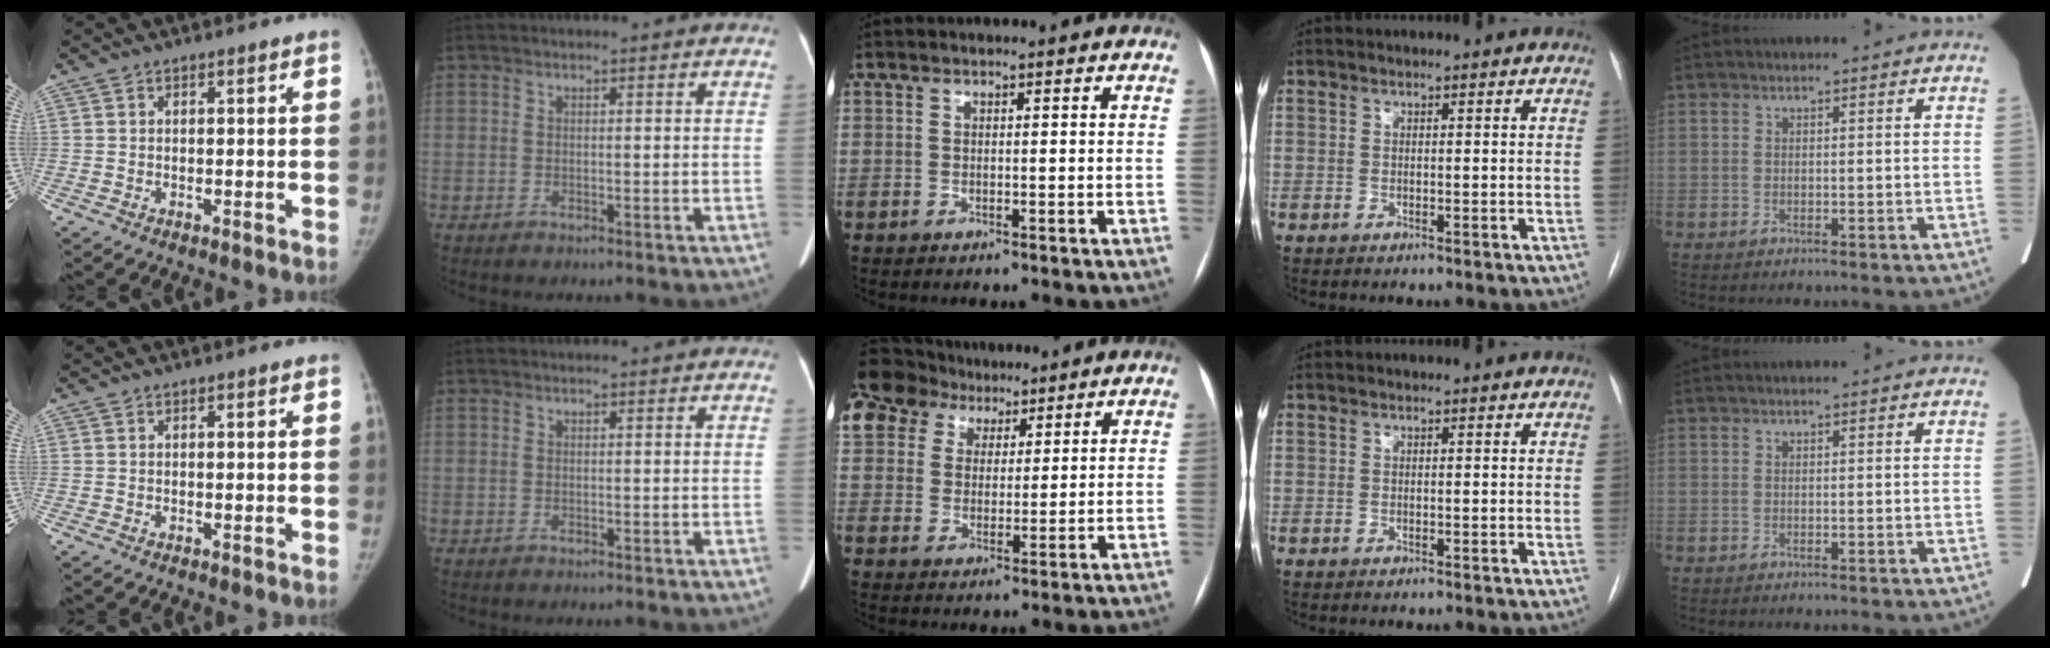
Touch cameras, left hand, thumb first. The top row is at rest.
{"middle": {"total": 15.4, "force": [11.0, 9.5, 5.2], "torque": [-0.157, 0.053, 0.207]}}